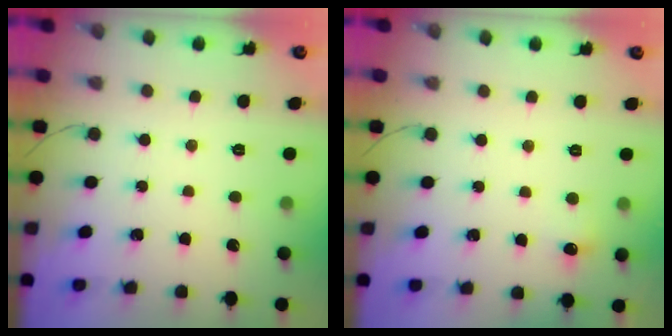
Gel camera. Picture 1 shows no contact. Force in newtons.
{"total": 4.5, "press": 4.3, "slide": 1.3}